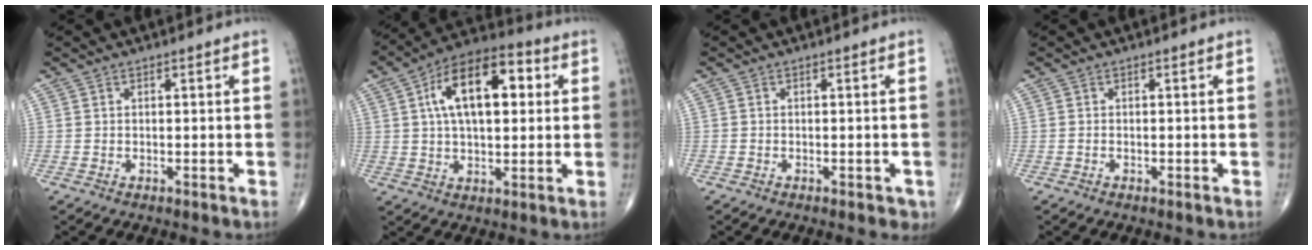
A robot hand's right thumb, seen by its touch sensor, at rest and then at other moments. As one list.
[{"total": 16.5, "force": [3.9, 8.4, 13.7], "torque": [-0.206, 0.022, 0.055]}, {"total": 1.9, "force": [-1.0, 1.0, 1.2], "torque": [-0.001, 0.000, -0.013]}, {"total": 0.0}]